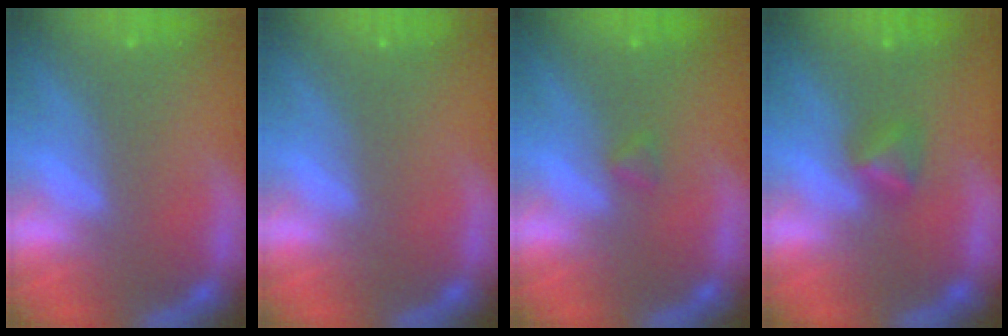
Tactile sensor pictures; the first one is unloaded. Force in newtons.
{"total": 0.0}
{"total": 0.9}
{"total": 1.9}